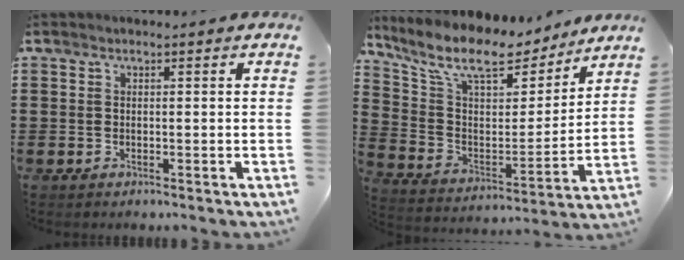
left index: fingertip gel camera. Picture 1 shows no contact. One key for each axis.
{"total": 10.4, "fx": 8.1, "fy": 3.2, "fz": 5.5, "tx": -0.136, "ty": -0.048, "tz": 0.137}